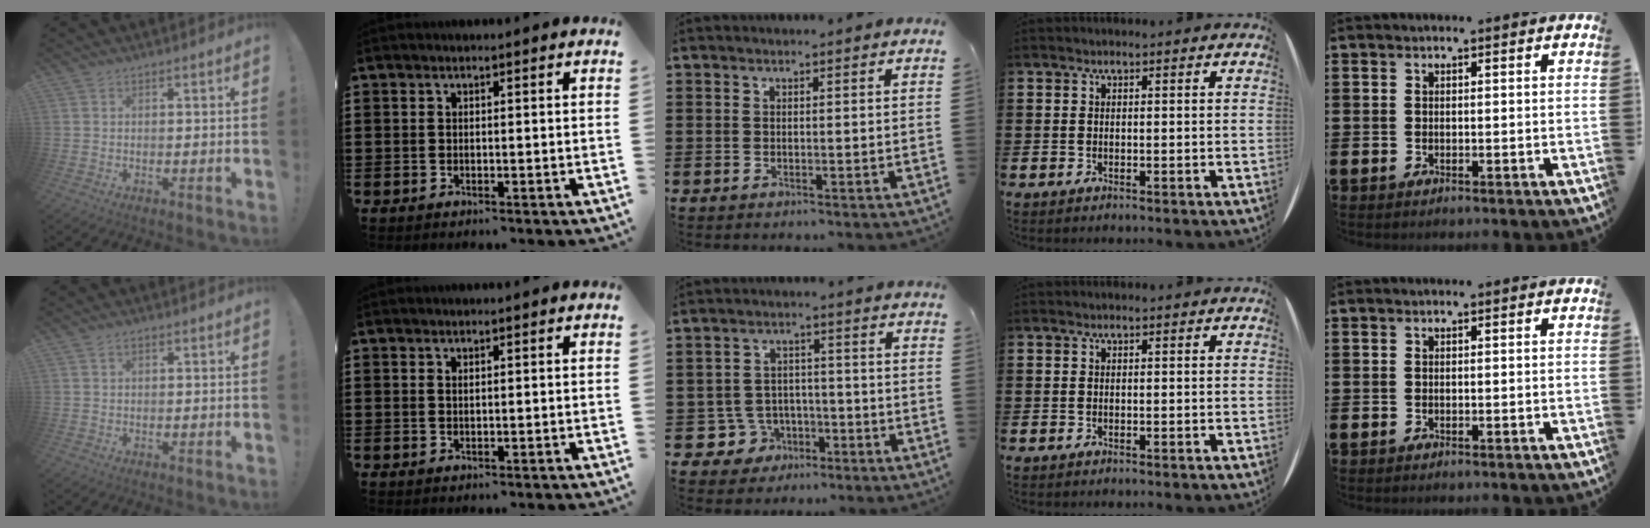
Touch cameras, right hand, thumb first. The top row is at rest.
{"thumb": {"total": 1.1, "force": [0.5, 0.9, 0.5], "torque": [-0.008, 0.002, 0.008]}, "index": {"total": 0.5, "force": [0.3, 0.2, 0.4], "torque": [-0.009, 0.001, 0.006]}, "middle": {"total": 5.3, "force": [-3.2, 4.2, 0.9], "torque": [-0.042, 0.010, -0.062]}}